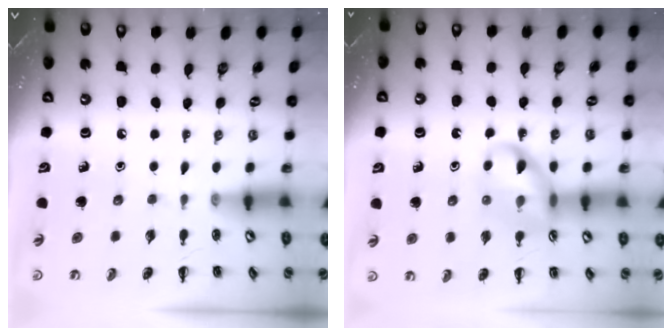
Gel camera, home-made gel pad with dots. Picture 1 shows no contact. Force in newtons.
{"total": 11.9, "press": 11.7, "slide": 1.9}